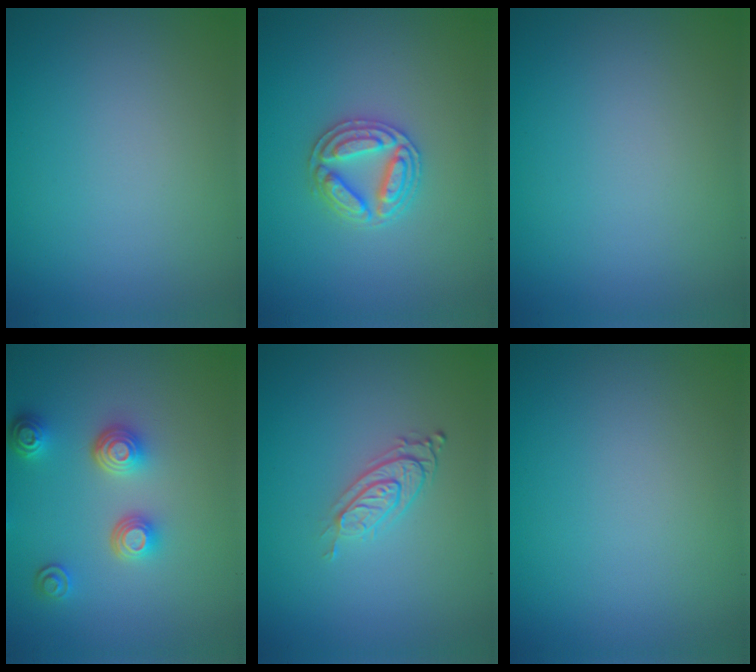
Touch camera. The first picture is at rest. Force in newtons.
{"total": 3.3, "press": 3.2, "slide": 0.6}
{"total": 0.0}
{"total": 3.6, "press": 3.0, "slide": 2.0}
{"total": 2.9, "press": 1.9, "slide": 2.2}
{"total": 0.0}